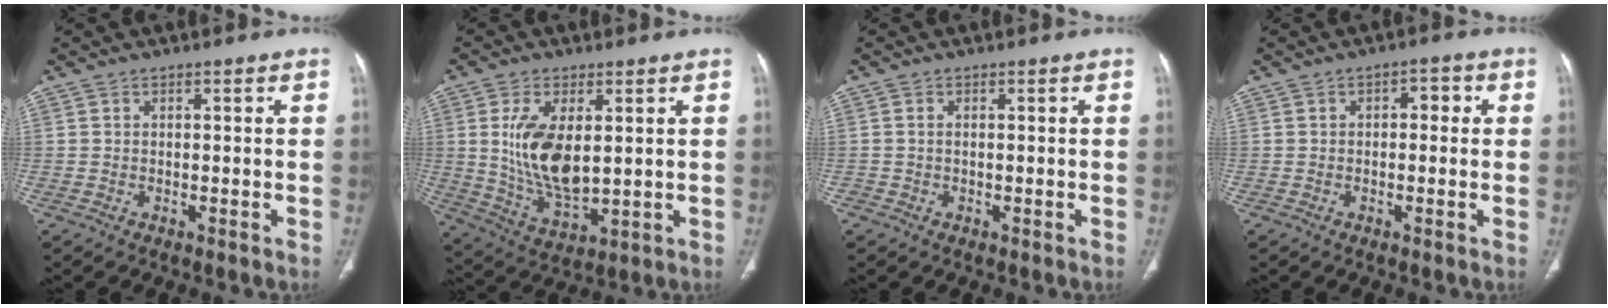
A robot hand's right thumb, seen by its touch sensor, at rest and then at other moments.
{"total": 12.6, "force": [2.1, 6.2, 10.7], "torque": [-0.197, -0.024, 0.053]}
{"total": 0.6, "force": [0.0, 0.4, 0.4], "torque": [-0.008, 0.001, -0.001]}
{"total": 3.0, "force": [0.4, 1.8, 2.3], "torque": [-0.012, 0.008, -0.002]}